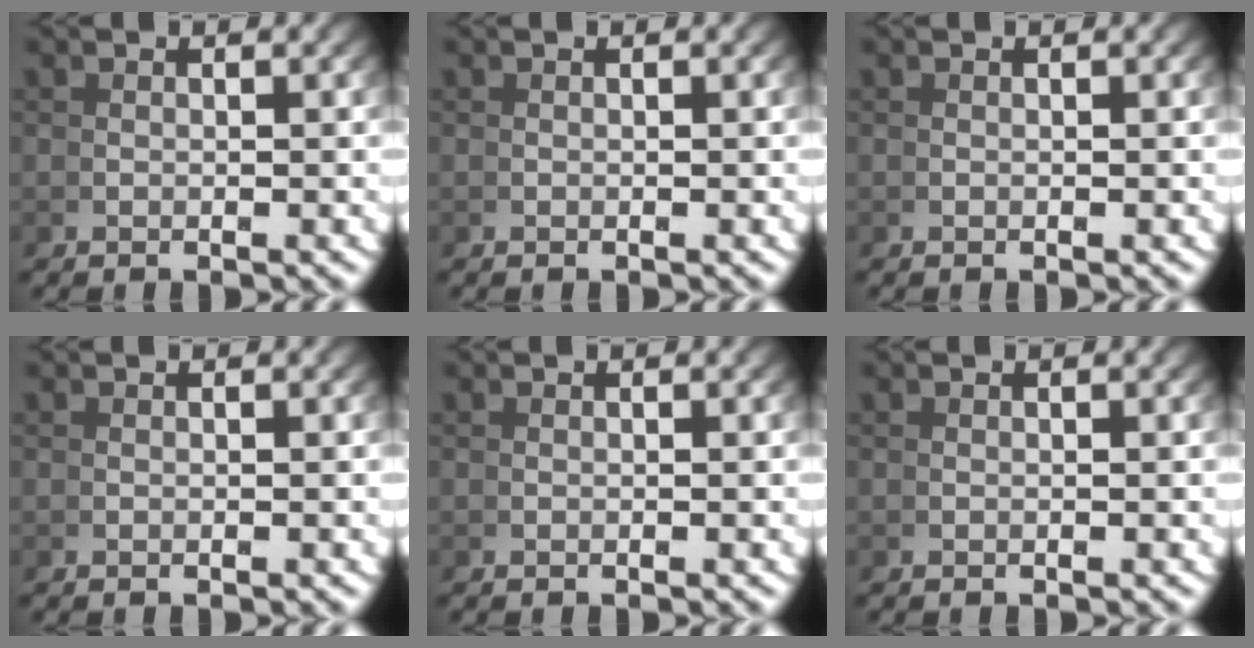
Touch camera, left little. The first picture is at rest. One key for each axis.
{"total": 0.0}
{"total": 0.0}
{"total": 0.0}
{"total": 0.0}
{"total": 0.0}